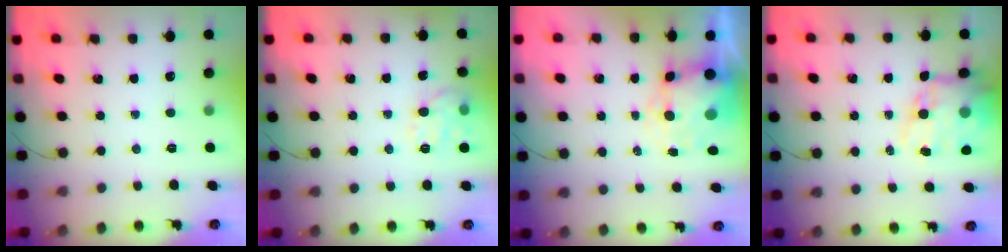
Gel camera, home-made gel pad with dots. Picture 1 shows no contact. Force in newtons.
{"total": 10.7, "press": 10.7, "slide": 0.6}
{"total": 6.3, "press": 6.1, "slide": 1.7}
{"total": 15.9, "press": 15.4, "slide": 4.0}